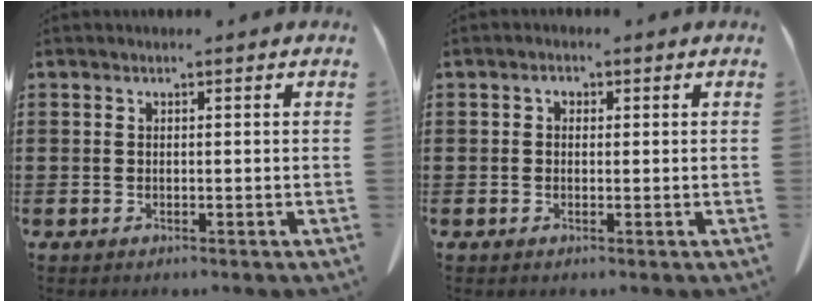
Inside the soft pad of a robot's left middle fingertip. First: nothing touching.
{"total": 1.1, "force": [0.1, 0.8, 0.7], "torque": [-0.017, 0.006, 0.000]}